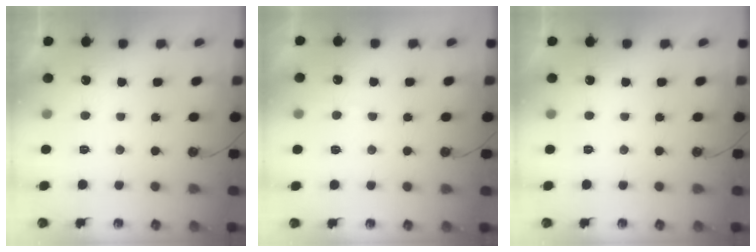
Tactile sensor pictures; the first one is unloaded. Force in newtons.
{"total": 3.8, "press": 3.8, "slide": 0.5}
{"total": 0.0}